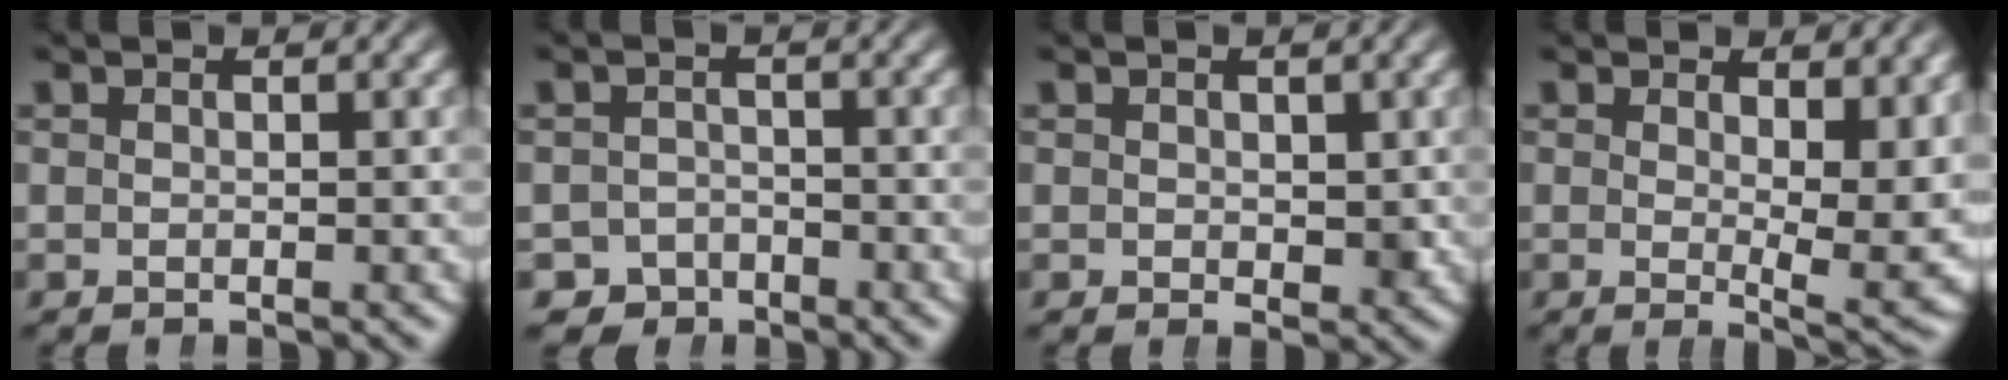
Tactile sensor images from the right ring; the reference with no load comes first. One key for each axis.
{"total": 5.0, "fx": -3.7, "fy": 3.4, "fz": 0.1, "tx": 0.015, "ty": -0.019, "tz": -0.064}
{"total": 1.3, "fx": 0.2, "fy": 1.0, "fz": 0.8, "tx": -0.010, "ty": -0.015, "tz": 0.015}
{"total": 4.6, "fx": 0.7, "fy": 0.7, "fz": 4.5, "tx": -0.046, "ty": -0.025, "tz": 0.018}